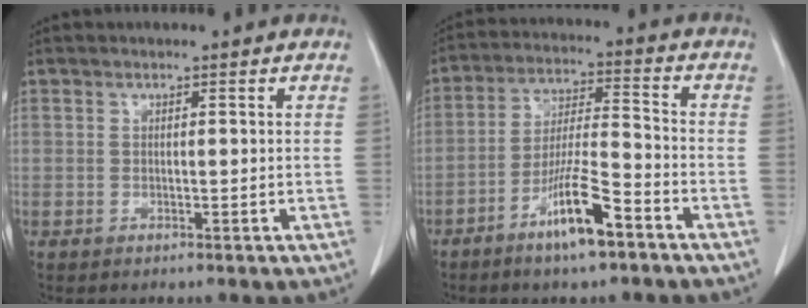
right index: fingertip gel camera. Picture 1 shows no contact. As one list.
[{"total": 10.1, "force": [-6.1, 1.1, 8.0], "torque": [-0.153, -0.009, -0.112]}]